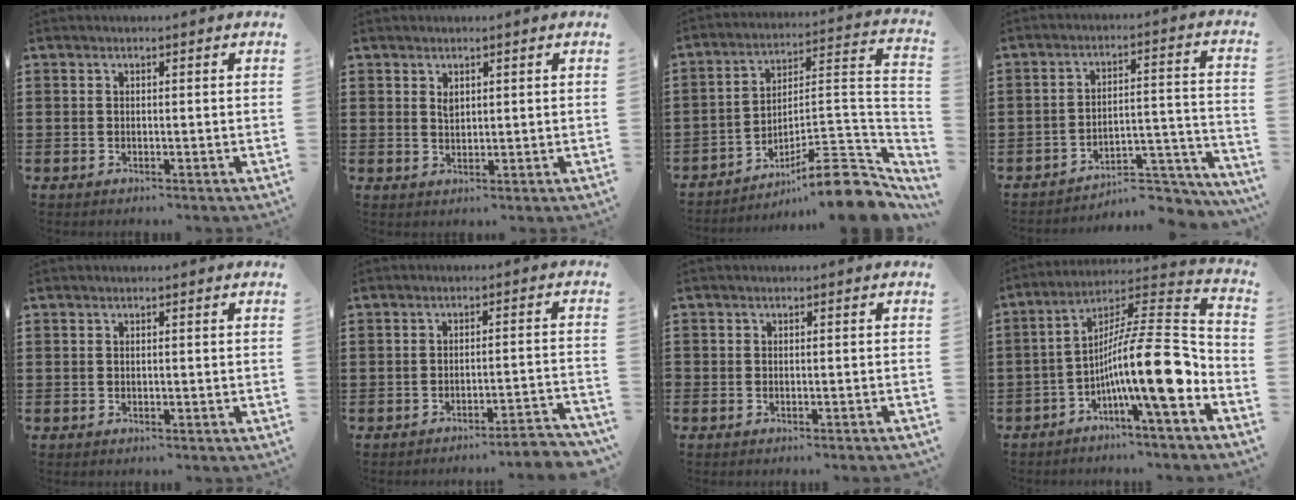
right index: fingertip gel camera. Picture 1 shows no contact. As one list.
[{"total": 1.3, "force": [0.8, 0.7, 0.7], "torque": [-0.015, 0.004, 0.015]}, {"total": 11.0, "force": [-8.1, 2.5, 6.9], "torque": [-0.089, 0.022, -0.153]}, {"total": 5.3, "force": [-4.9, 1.1, 1.6], "torque": [-0.025, 0.006, -0.097]}, {"total": 0.0}, {"total": 3.5, "force": [-3.2, -0.3, 1.4], "torque": [-0.025, -0.009, -0.066]}, {"total": 0.9, "force": [-0.9, 0.0, 0.0], "torque": [-0.003, -0.001, -0.019]}, {"total": 15.2, "force": [-4.1, 2.8, 14.3], "torque": [-0.238, -0.024, -0.079]}]